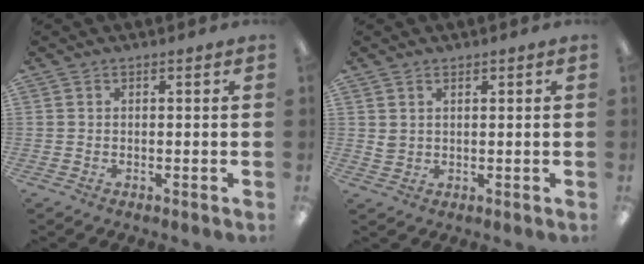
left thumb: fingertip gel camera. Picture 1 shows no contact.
{"total": 2.0, "force": [1.2, 1.5, 0.7], "torque": [-0.016, 0.002, 0.023]}